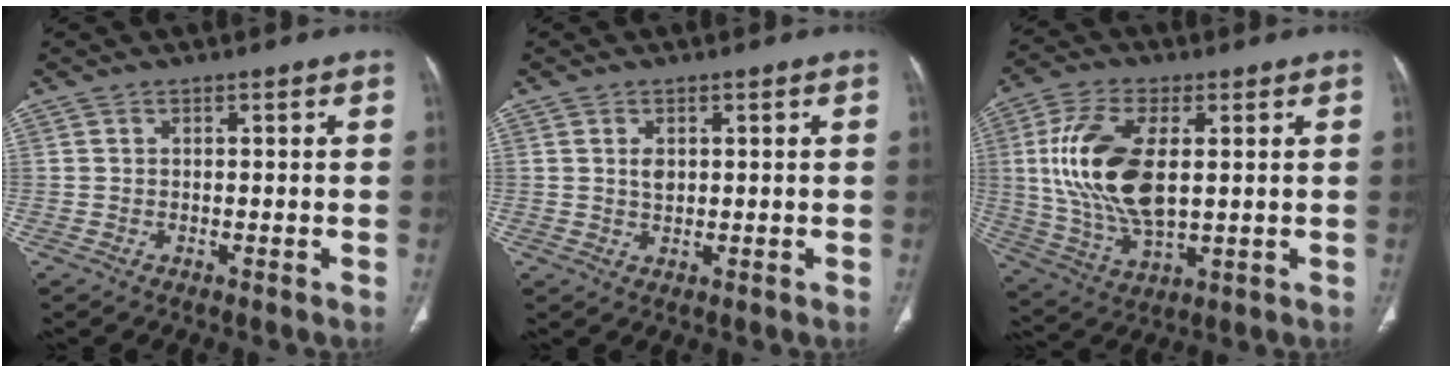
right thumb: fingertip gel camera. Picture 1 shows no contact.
{"total": 2.0, "force": [0.5, 1.3, 1.5], "torque": [-0.023, -0.004, 0.012]}
{"total": 17.3, "force": [2.3, 8.6, 14.8], "torque": [-0.302, -0.009, 0.050]}